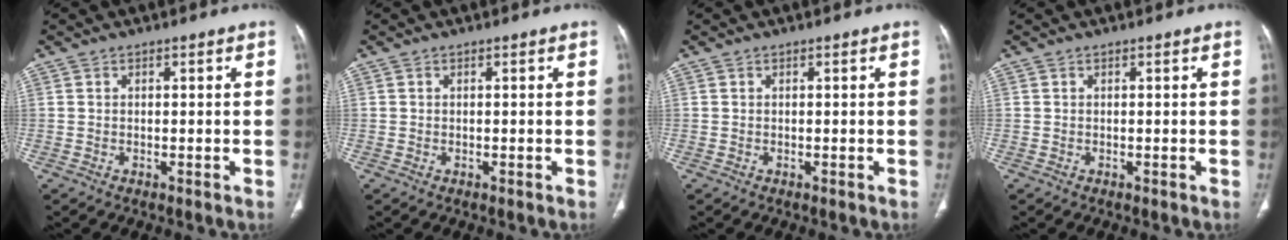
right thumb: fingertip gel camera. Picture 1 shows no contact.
{"total": 0.0}
{"total": 0.0}
{"total": 0.0}